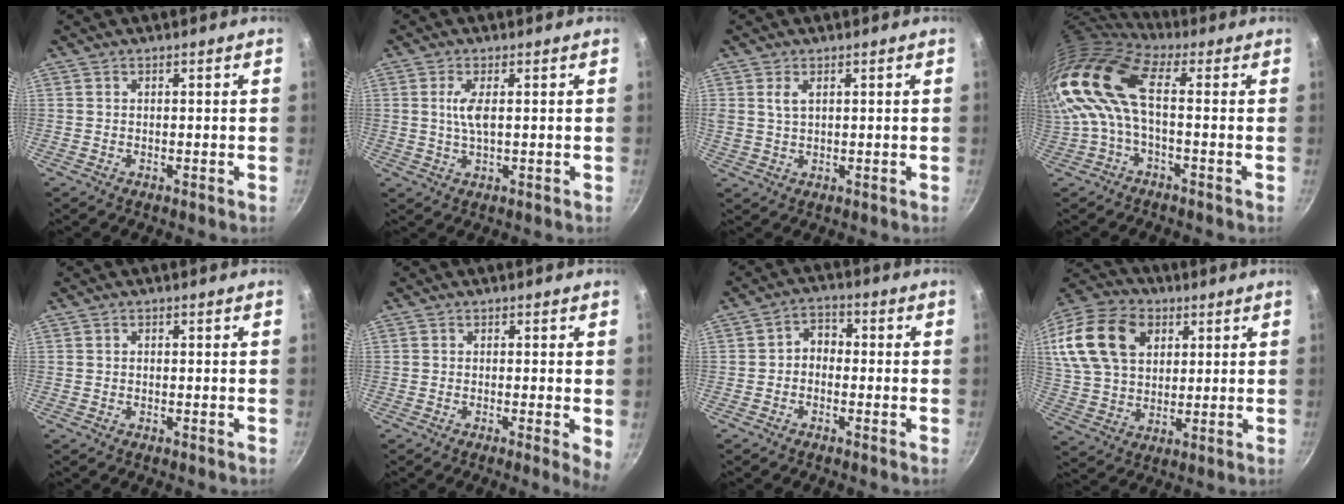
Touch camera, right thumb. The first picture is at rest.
{"total": 3.8, "force": [0.6, 1.1, 3.6], "torque": [-0.079, -0.001, 0.012]}
{"total": 2.8, "force": [1.1, 1.6, 2.0], "torque": [-0.035, -0.005, 0.021]}
{"total": 15.3, "force": [0.5, 6.7, 13.7], "torque": [-0.290, 0.016, -0.004]}
{"total": 0.0}
{"total": 3.3, "force": [-0.3, 0.6, 3.3], "torque": [-0.041, -0.009, -0.008]}
{"total": 3.6, "force": [-1.0, 2.8, 2.1], "torque": [-0.018, 0.022, -0.027]}
{"total": 21.0, "force": [7.1, 14.8, 13.2], "torque": [-0.250, 0.011, 0.126]}